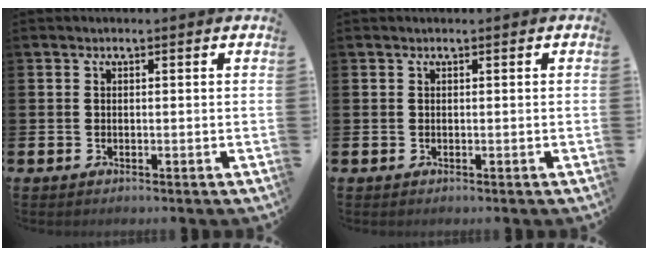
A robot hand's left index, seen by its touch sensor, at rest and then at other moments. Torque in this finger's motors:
{"motor_torque": [0.59, -0.88, -0.01, 0.04]}